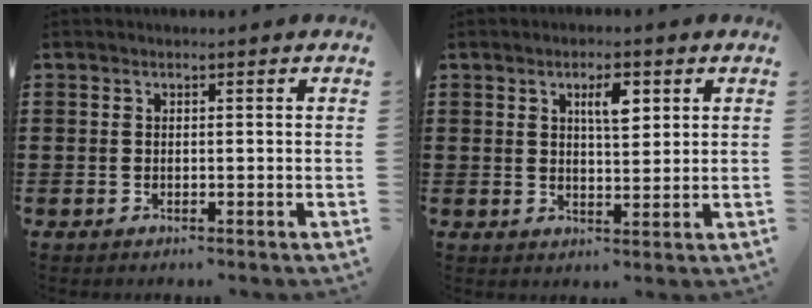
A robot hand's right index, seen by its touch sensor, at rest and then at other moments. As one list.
[{"total": 4.3, "force": [1.8, 1.5, 3.6], "torque": [-0.060, 0.003, 0.026]}]